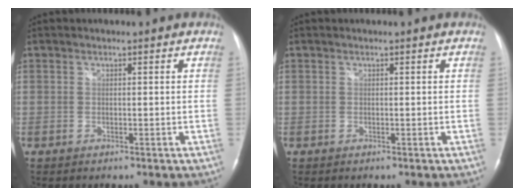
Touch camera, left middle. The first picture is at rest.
{"total": 0.0}